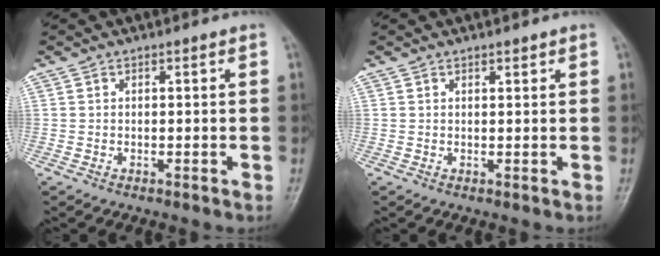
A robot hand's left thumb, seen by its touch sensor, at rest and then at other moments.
{"total": 1.0, "force": [0.8, 0.3, 0.5], "torque": [-0.007, -0.004, 0.012]}